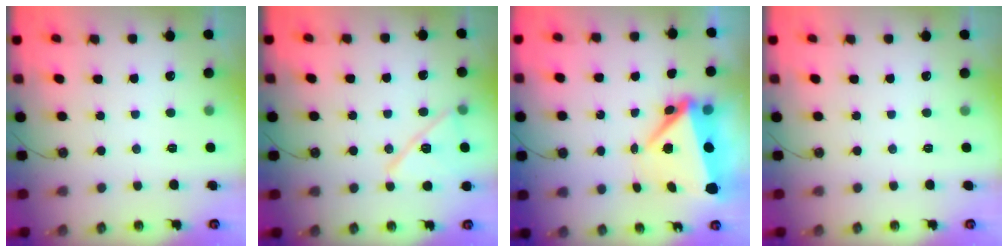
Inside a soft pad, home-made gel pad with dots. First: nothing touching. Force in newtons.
{"total": 13.4, "press": 13.4, "slide": 0.7}
{"total": 8.0, "press": 7.9, "slide": 1.1}
{"total": 1.5, "press": 0.5, "slide": 1.4}